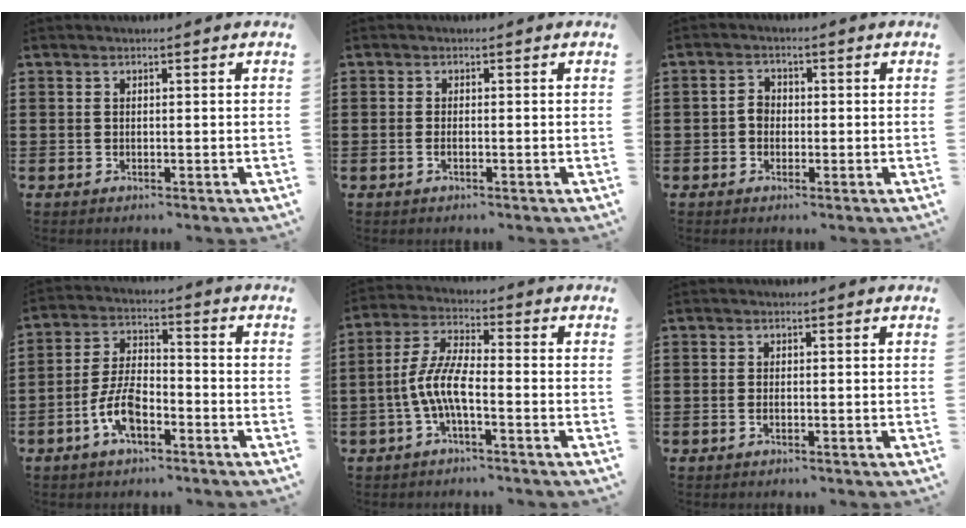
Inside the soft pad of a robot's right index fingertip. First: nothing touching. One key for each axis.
{"total": 0.9, "fx": -0.4, "fy": 0.1, "fz": 0.8, "tx": -0.016, "ty": -0.005, "tz": -0.007}
{"total": 2.1, "fx": -0.4, "fy": 1.6, "fz": 1.3, "tx": -0.027, "ty": 0.006, "tz": -0.010}
{"total": 7.4, "fx": -3.6, "fy": 3.2, "fz": 5.6, "tx": -0.133, "ty": -0.001, "tz": -0.073}
{"total": 6.8, "fx": -2.4, "fy": 1.6, "fz": 6.2, "tx": -0.156, "ty": -0.015, "tz": -0.056}
{"total": 0.6, "fx": -0.3, "fy": 0.0, "fz": 0.5, "tx": -0.011, "ty": -0.005, "tz": -0.005}